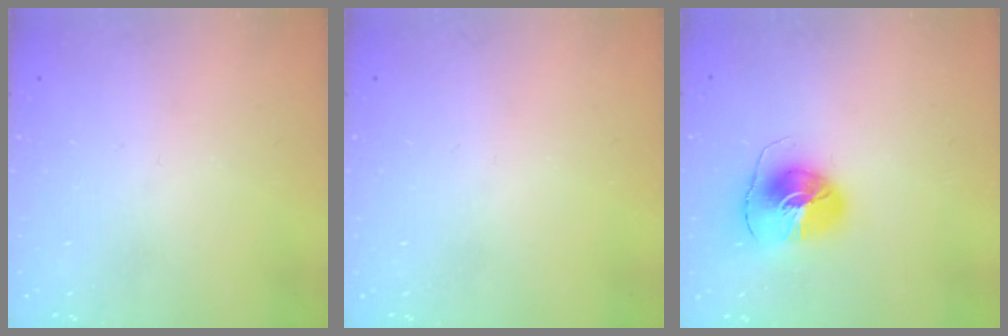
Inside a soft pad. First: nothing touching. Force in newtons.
{"total": 0.0}
{"total": 8.7, "press": 8.7, "slide": 1.1}